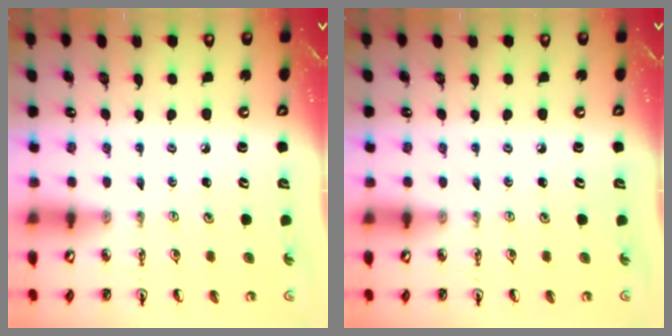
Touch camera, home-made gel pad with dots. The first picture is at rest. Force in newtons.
{"total": 0.0}